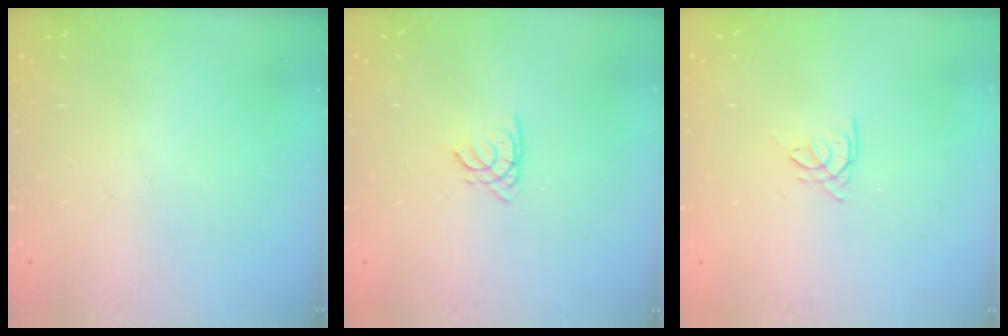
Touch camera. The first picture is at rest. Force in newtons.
{"total": 1.6, "press": 1.6, "slide": 0.2}
{"total": 1.9, "press": 1.9, "slide": 0.4}